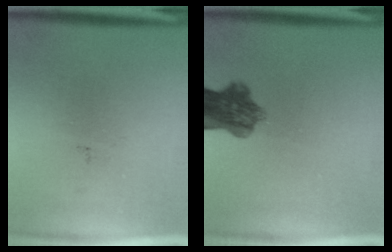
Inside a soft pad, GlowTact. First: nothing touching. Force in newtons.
{"total": 7.4}